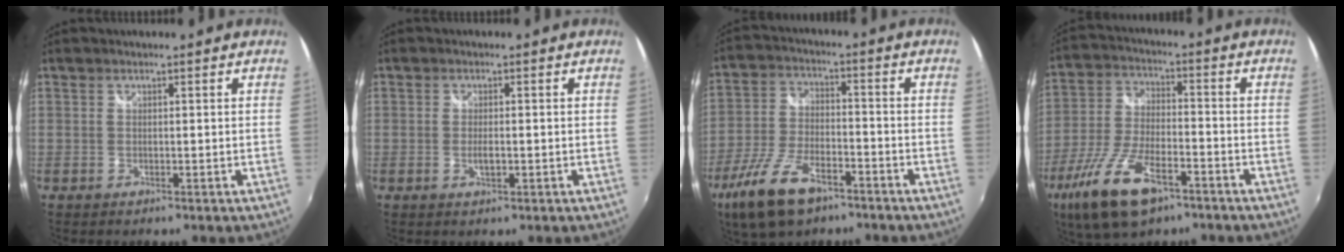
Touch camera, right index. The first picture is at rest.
{"total": 2.1, "force": [-0.5, 0.8, 1.9], "torque": [-0.035, -0.004, -0.008]}
{"total": 14.2, "force": [-9.0, 6.2, 9.0], "torque": [-0.203, -0.022, -0.167]}
{"total": 16.3, "force": [-9.6, 6.5, 11.4], "torque": [-0.247, -0.034, -0.178]}